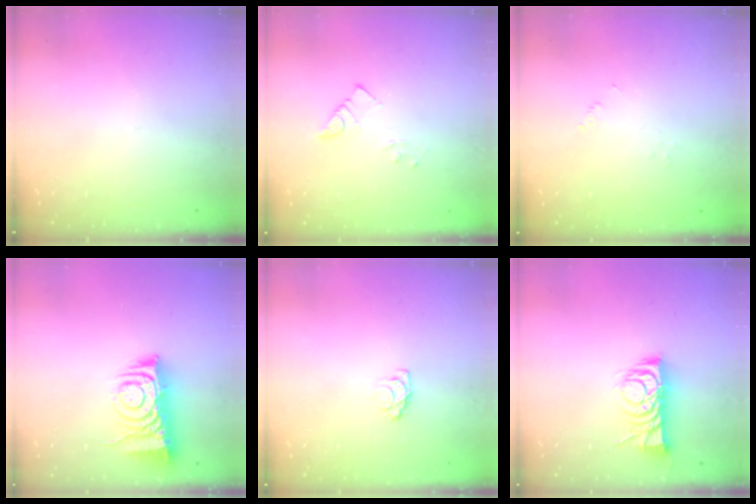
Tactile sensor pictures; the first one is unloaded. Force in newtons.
{"total": 4.0, "press": 3.9, "slide": 0.5}
{"total": 0.0}
{"total": 9.1, "press": 9.0, "slide": 1.0}
{"total": 3.6, "press": 3.6, "slide": 0.4}
{"total": 9.2, "press": 9.2, "slide": 0.3}